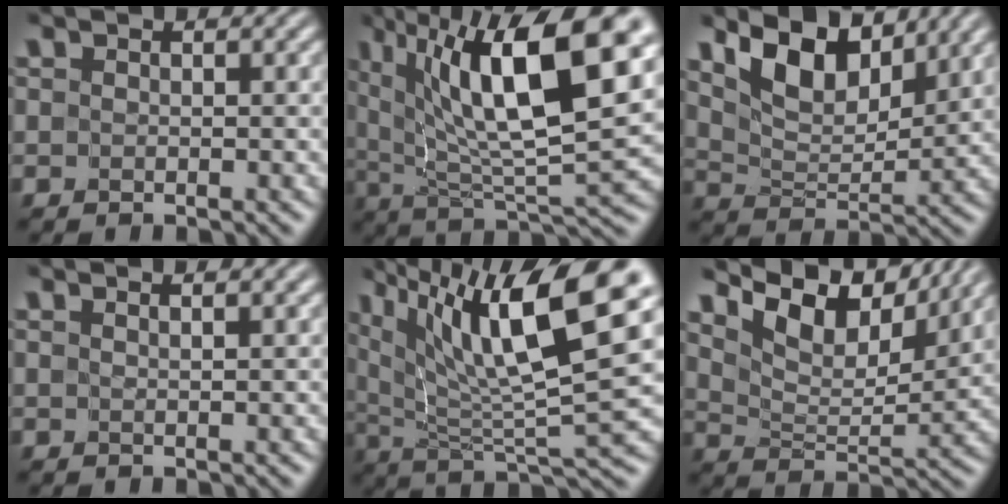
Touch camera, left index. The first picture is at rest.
{"total": 14.1, "force": [5.6, 4.0, 12.3], "torque": [-0.201, 0.005, 0.097]}
{"total": 6.7, "force": [4.6, 2.9, 3.9], "torque": [-0.080, 0.000, 0.081]}
{"total": 2.1, "force": [1.7, 0.4, 1.1], "torque": [-0.003, 0.005, 0.003]}
{"total": 13.2, "force": [6.2, 2.9, 11.2], "torque": [-0.191, 0.008, 0.115]}
{"total": 10.0, "force": [7.7, 3.4, 5.4], "torque": [-0.111, 0.006, 0.121]}